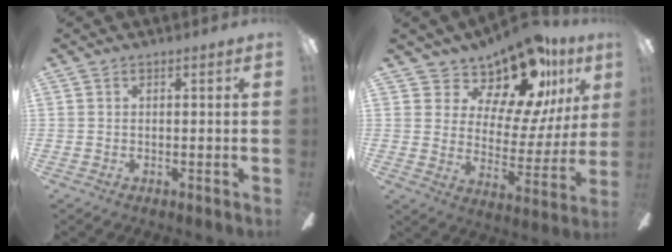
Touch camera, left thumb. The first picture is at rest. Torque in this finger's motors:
{"motor_torque": [0.50, 0.56, -0.09, 0.01, 0.04]}